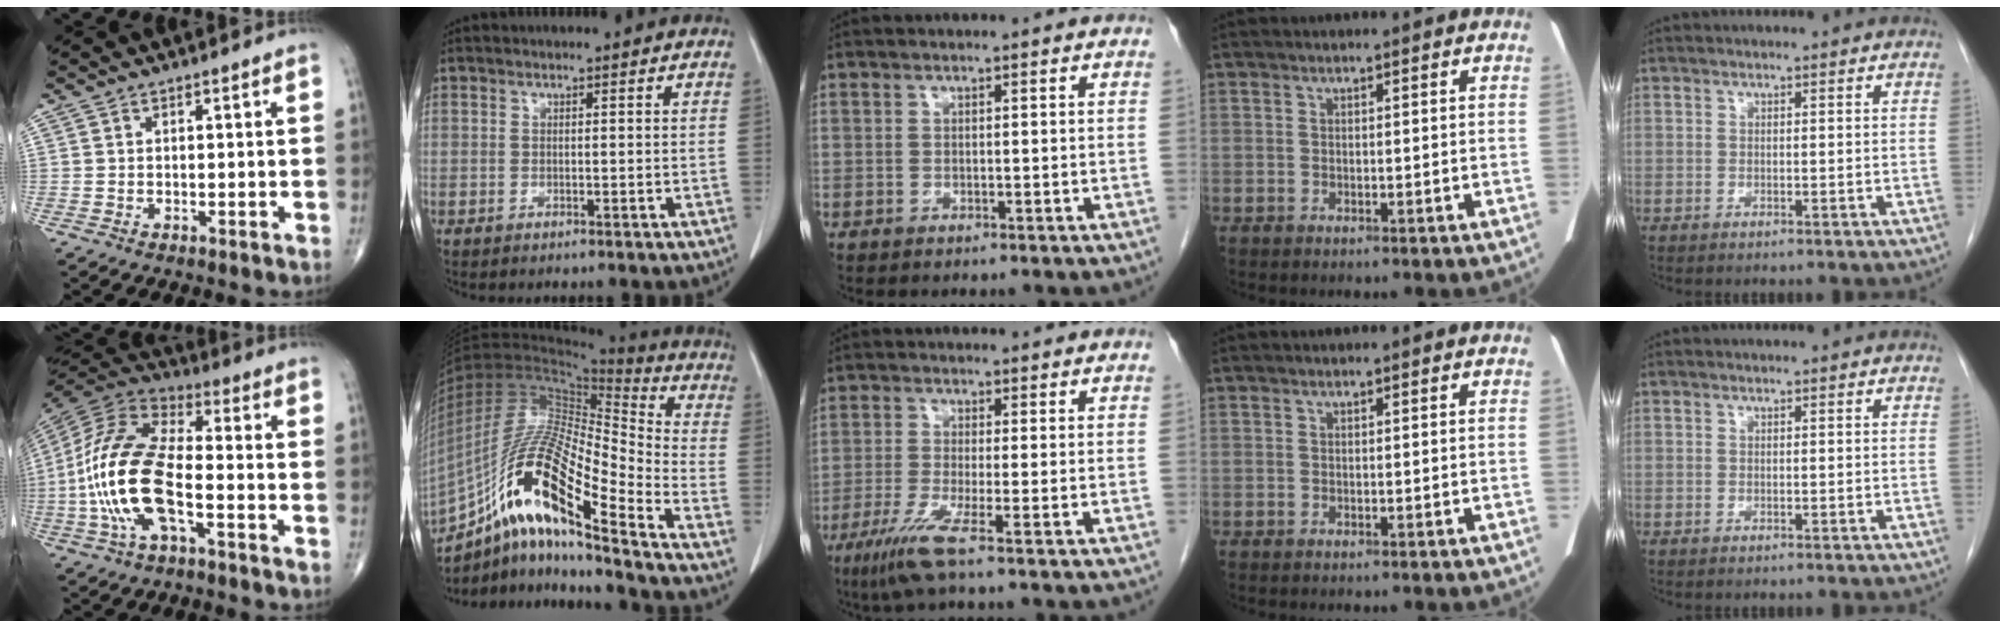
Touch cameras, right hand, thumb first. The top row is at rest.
{"thumb": {"total": 18.3, "force": [-4.5, 7.6, 16.0], "torque": [-0.345, 0.033, -0.088]}, "index": {"total": 20.7, "force": [-12.4, 2.7, 16.3], "torque": [-0.333, -0.006, -0.224]}, "middle": {"total": 5.4, "force": [-3.1, -0.6, 4.4], "torque": [-0.091, -0.020, -0.067]}}